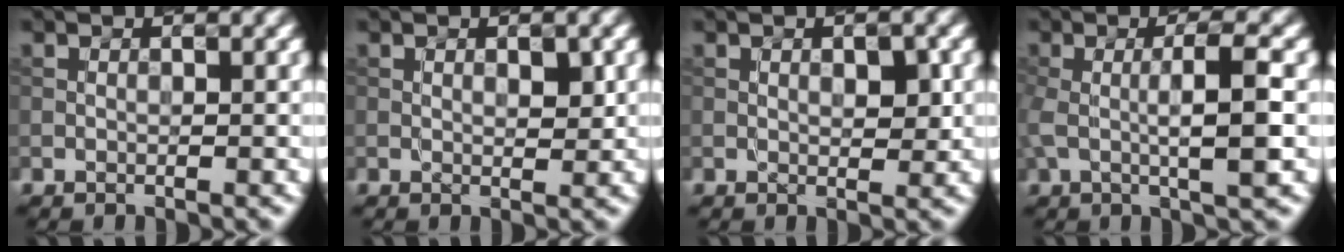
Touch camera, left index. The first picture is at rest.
{"total": 1.6, "force": [0.5, 0.7, 1.4], "torque": [-0.019, -0.002, 0.009]}
{"total": 2.2, "force": [0.4, 1.0, 1.9], "torque": [-0.027, -0.001, 0.009]}
{"total": 5.0, "force": [0.1, 1.1, 4.9], "torque": [-0.090, 0.003, -0.001]}